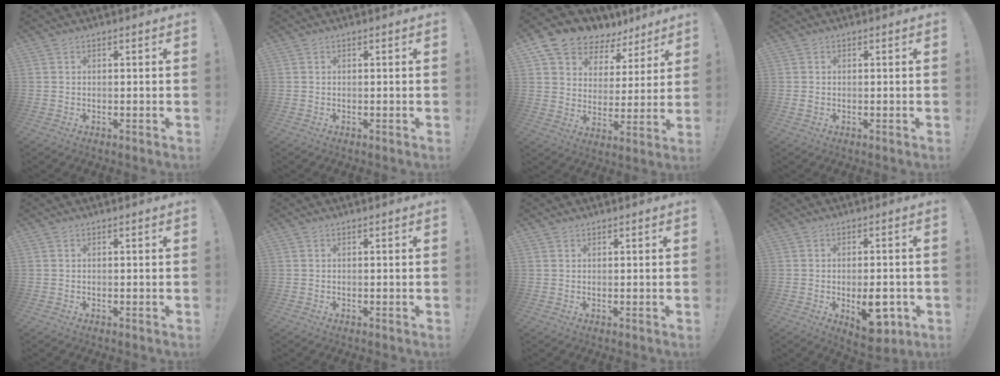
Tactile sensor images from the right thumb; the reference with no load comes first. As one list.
[{"total": 0.0}, {"total": 10.4, "force": [8.3, 6.0, 1.8], "torque": [-0.042, -0.071, 0.156]}, {"total": 0.9, "force": [0.2, 0.8, 0.3], "torque": [-0.001, 0.001, 0.001]}, {"total": 0.0}, {"total": 0.0}, {"total": 0.8, "force": [0.7, 0.4, 0.0], "torque": [0.007, -0.003, 0.013]}, {"total": 10.0, "force": [-3.1, 4.7, 8.3], "torque": [-0.113, 0.007, -0.046]}]